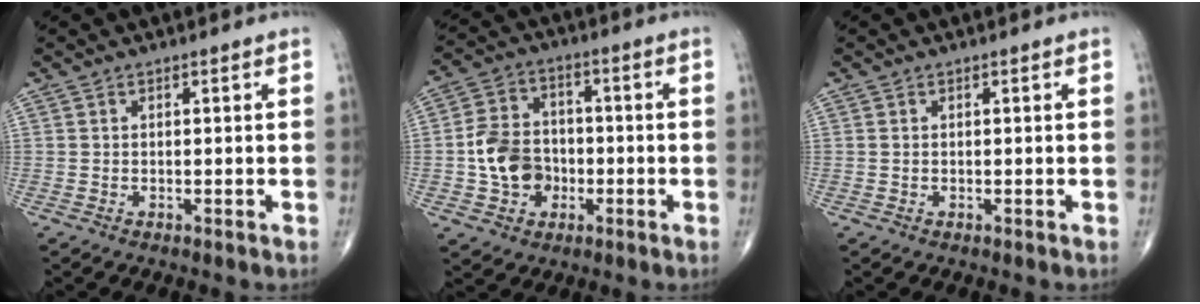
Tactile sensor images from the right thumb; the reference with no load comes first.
{"total": 10.3, "force": [-2.0, 8.3, 5.7], "torque": [-0.080, 0.025, -0.041]}
{"total": 0.0}